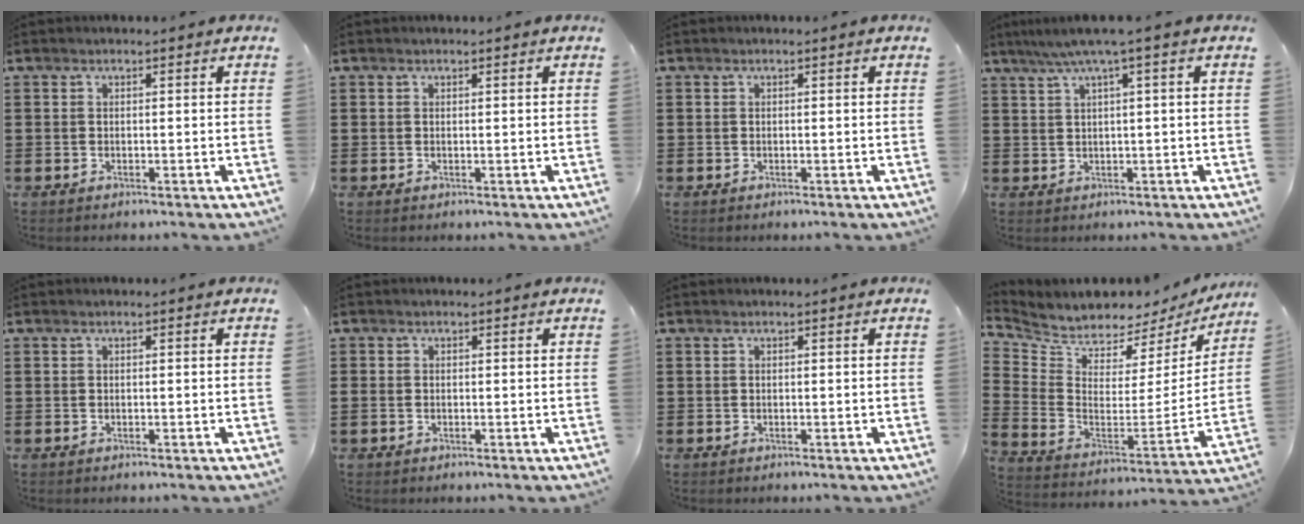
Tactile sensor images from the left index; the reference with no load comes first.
{"total": 0.0}
{"total": 0.0}
{"total": 3.0, "force": [1.1, -0.4, 2.8], "torque": [-0.054, -0.004, 0.016]}
{"total": 0.0}
{"total": 0.8, "force": [-0.3, 0.6, 0.4], "torque": [-0.009, 0.002, -0.005]}
{"total": 0.0}
{"total": 5.0, "force": [4.8, 1.1, -0.1], "torque": [-0.037, -0.058, 0.081]}